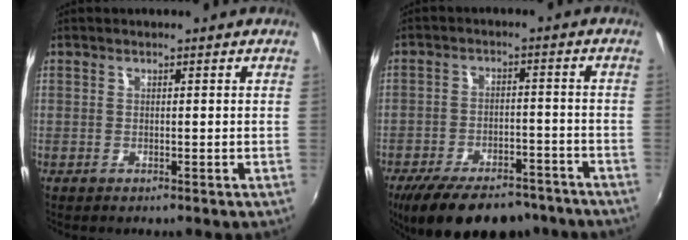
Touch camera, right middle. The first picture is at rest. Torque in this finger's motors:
{"motor_torque": [1.12, -1.02, 0.80, 0.21]}